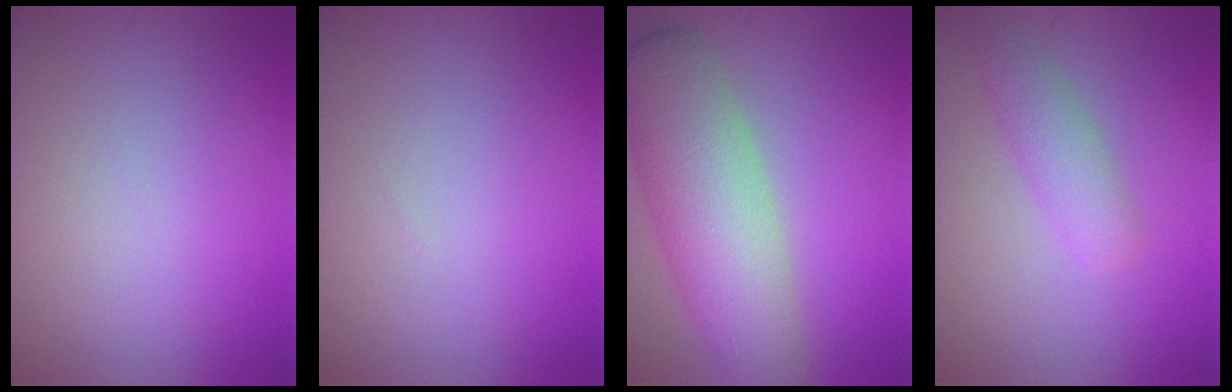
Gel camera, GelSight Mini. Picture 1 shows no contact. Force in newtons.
{"total": 0.0}
{"total": 8.1, "press": 8.1, "slide": 0.2}
{"total": 2.6, "press": 2.6, "slide": 0.1}